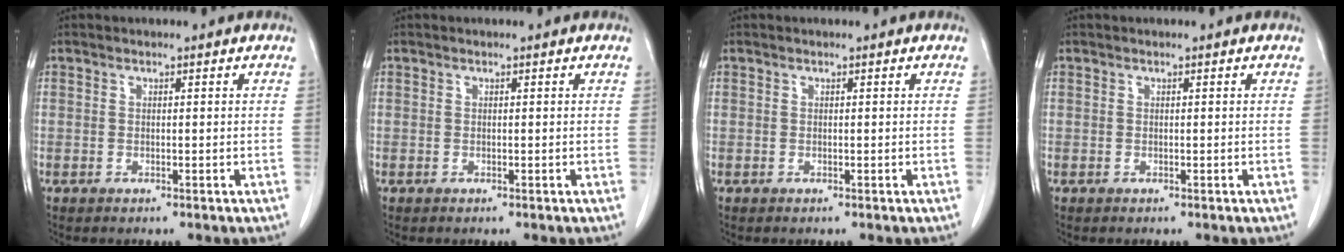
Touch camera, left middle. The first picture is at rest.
{"total": 0.0}
{"total": 0.0}
{"total": 0.0}